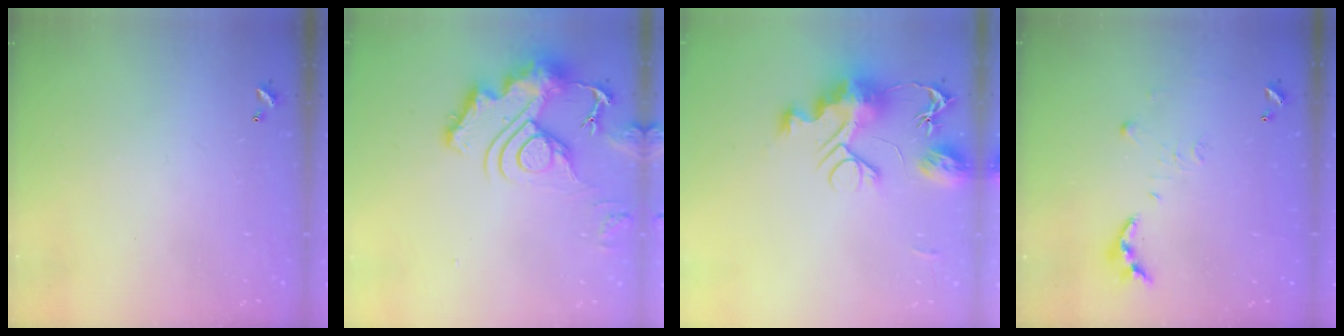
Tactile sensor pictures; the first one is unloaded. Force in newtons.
{"total": 16.4, "press": 16.3, "slide": 1.5}
{"total": 13.2, "press": 13.2, "slide": 1.1}
{"total": 7.0, "press": 7.0, "slide": 0.5}